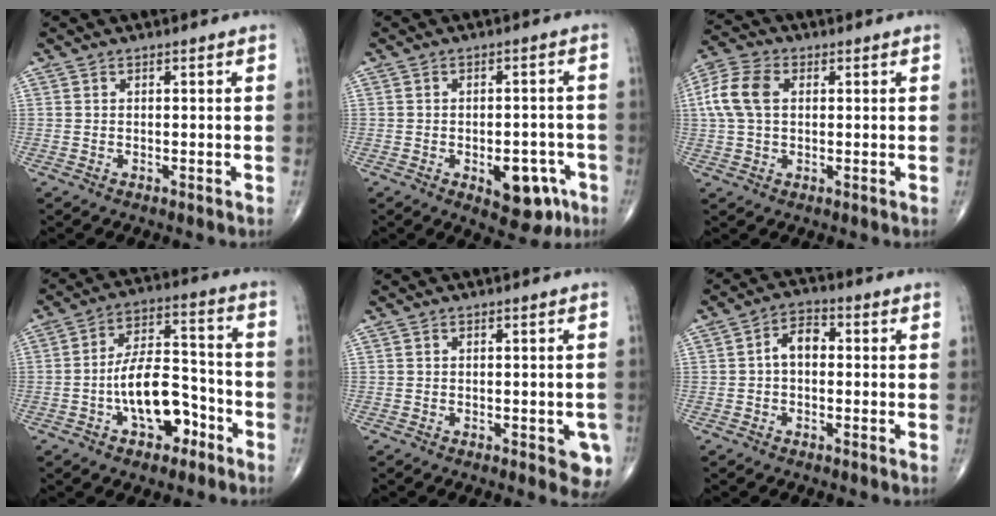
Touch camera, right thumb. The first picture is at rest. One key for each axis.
{"total": 9.0, "fx": -3.7, "fy": 4.9, "fz": 6.6, "tx": -0.058, "ty": 0.020, "tz": -0.038}
{"total": 8.9, "fx": 1.5, "fy": 5.9, "fz": 6.6, "tx": -0.149, "ty": 0.019, "tz": 0.026}
{"total": 12.8, "fx": -5.0, "fy": 6.9, "fz": 9.5, "tx": -0.137, "ty": 0.052, "tz": -0.083}
{"total": 4.9, "fx": -1.8, "fy": 2.0, "fz": 4.1, "tx": -0.025, "ty": -0.004, "tz": -0.020}
{"total": 5.2, "fx": -0.1, "fy": 3.4, "fz": 3.9, "tx": -0.056, "ty": 0.021, "tz": -0.011}